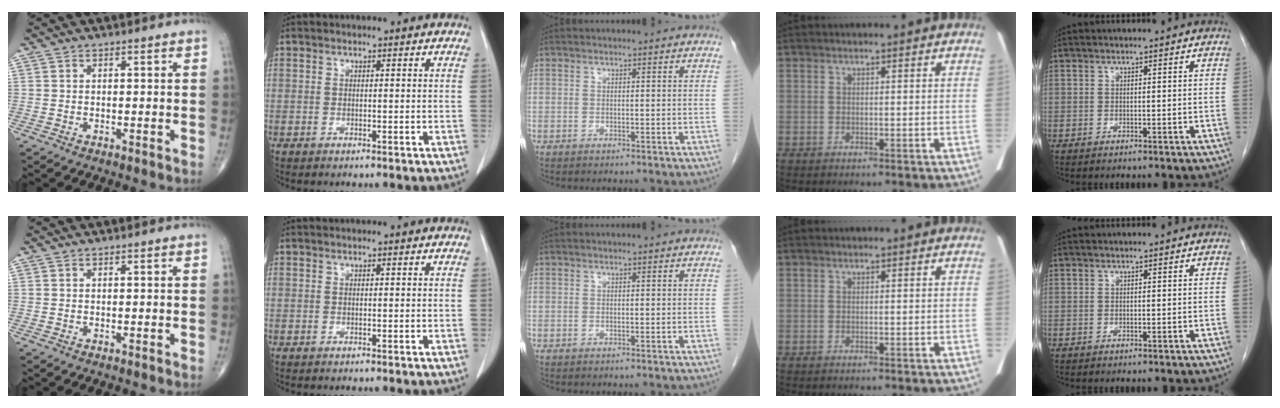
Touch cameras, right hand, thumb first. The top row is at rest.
{}